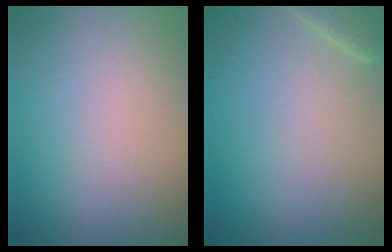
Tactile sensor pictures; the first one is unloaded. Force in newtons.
{"total": 1.8, "press": 1.8, "slide": 0.1}